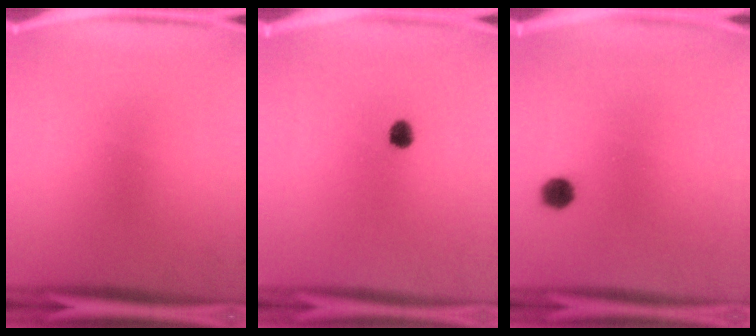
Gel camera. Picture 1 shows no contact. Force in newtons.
{"total": 2.5}
{"total": 3.4}